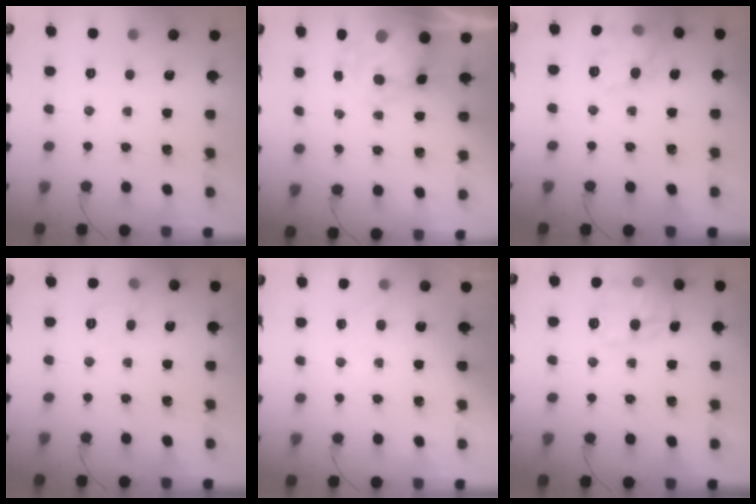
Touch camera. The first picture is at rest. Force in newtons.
{"total": 8.3, "press": 8.1, "slide": 2.0}
{"total": 11.4, "press": 11.4, "slide": 0.3}
{"total": 6.6, "press": 6.5, "slide": 1.3}
{"total": 4.8, "press": 4.6, "slide": 1.2}
{"total": 13.8, "press": 13.7, "slide": 1.2}